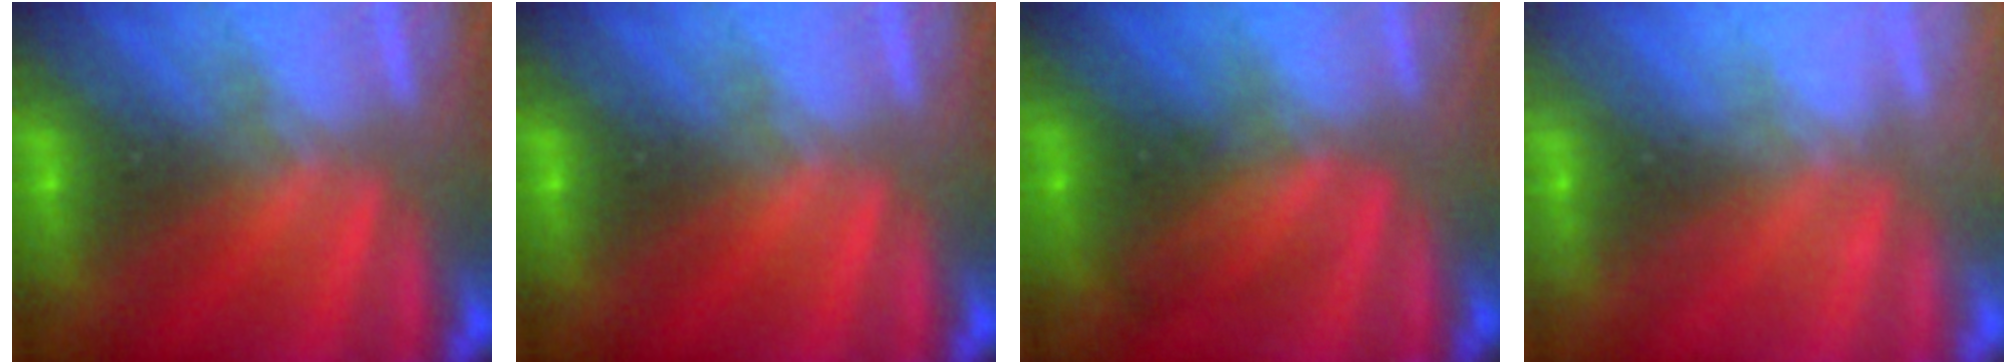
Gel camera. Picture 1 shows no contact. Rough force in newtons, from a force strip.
{"total": 0.0}
{"total": 2.4}
{"total": 1.9}